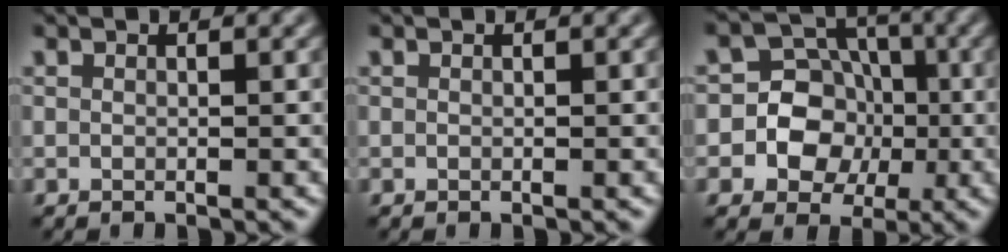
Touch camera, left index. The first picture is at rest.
{"total": 0.0}
{"total": 6.9, "force": [-1.2, 6.4, 2.2], "torque": [-0.021, 0.030, -0.047]}